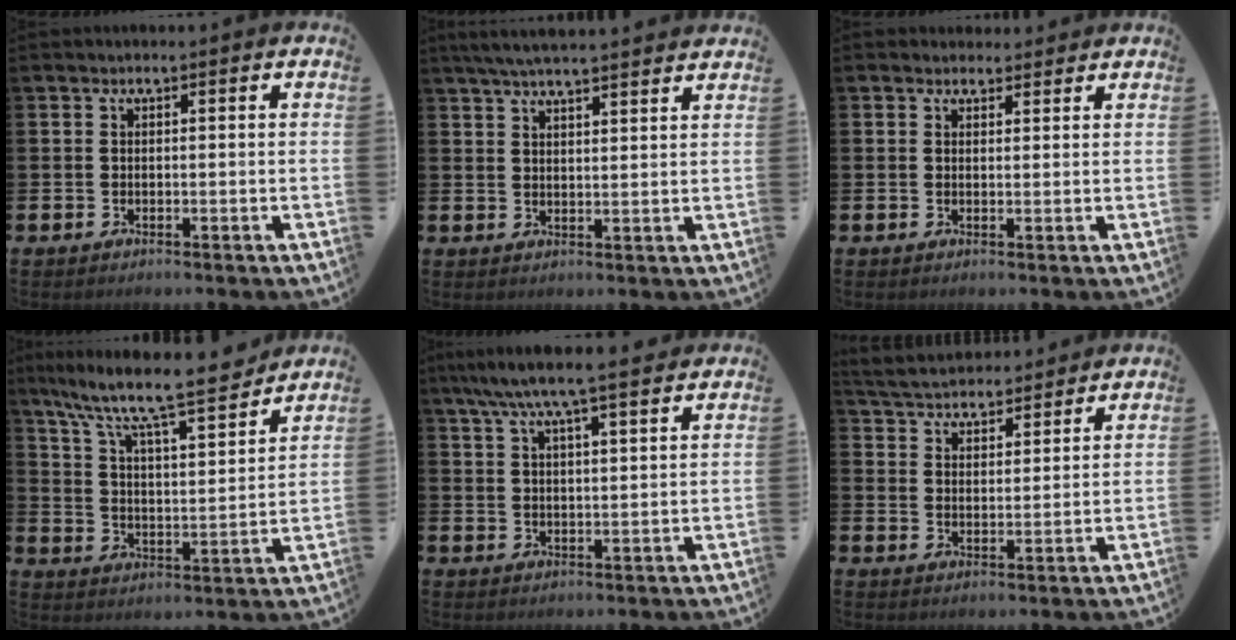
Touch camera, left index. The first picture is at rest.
{"total": 5.0, "force": [4.8, 0.0, 1.4], "torque": [-0.034, -0.019, 0.087]}
{"total": 2.2, "force": [2.0, 0.8, -0.1], "torque": [0.013, -0.007, 0.034]}
{"total": 10.2, "force": [9.2, 1.3, 4.3], "torque": [-0.104, -0.071, 0.150]}
{"total": 7.3, "force": [6.6, 0.4, 3.1], "torque": [-0.073, -0.027, 0.117]}
{"total": 4.9, "force": [4.8, 0.9, 0.0], "torque": [-0.021, -0.033, 0.084]}